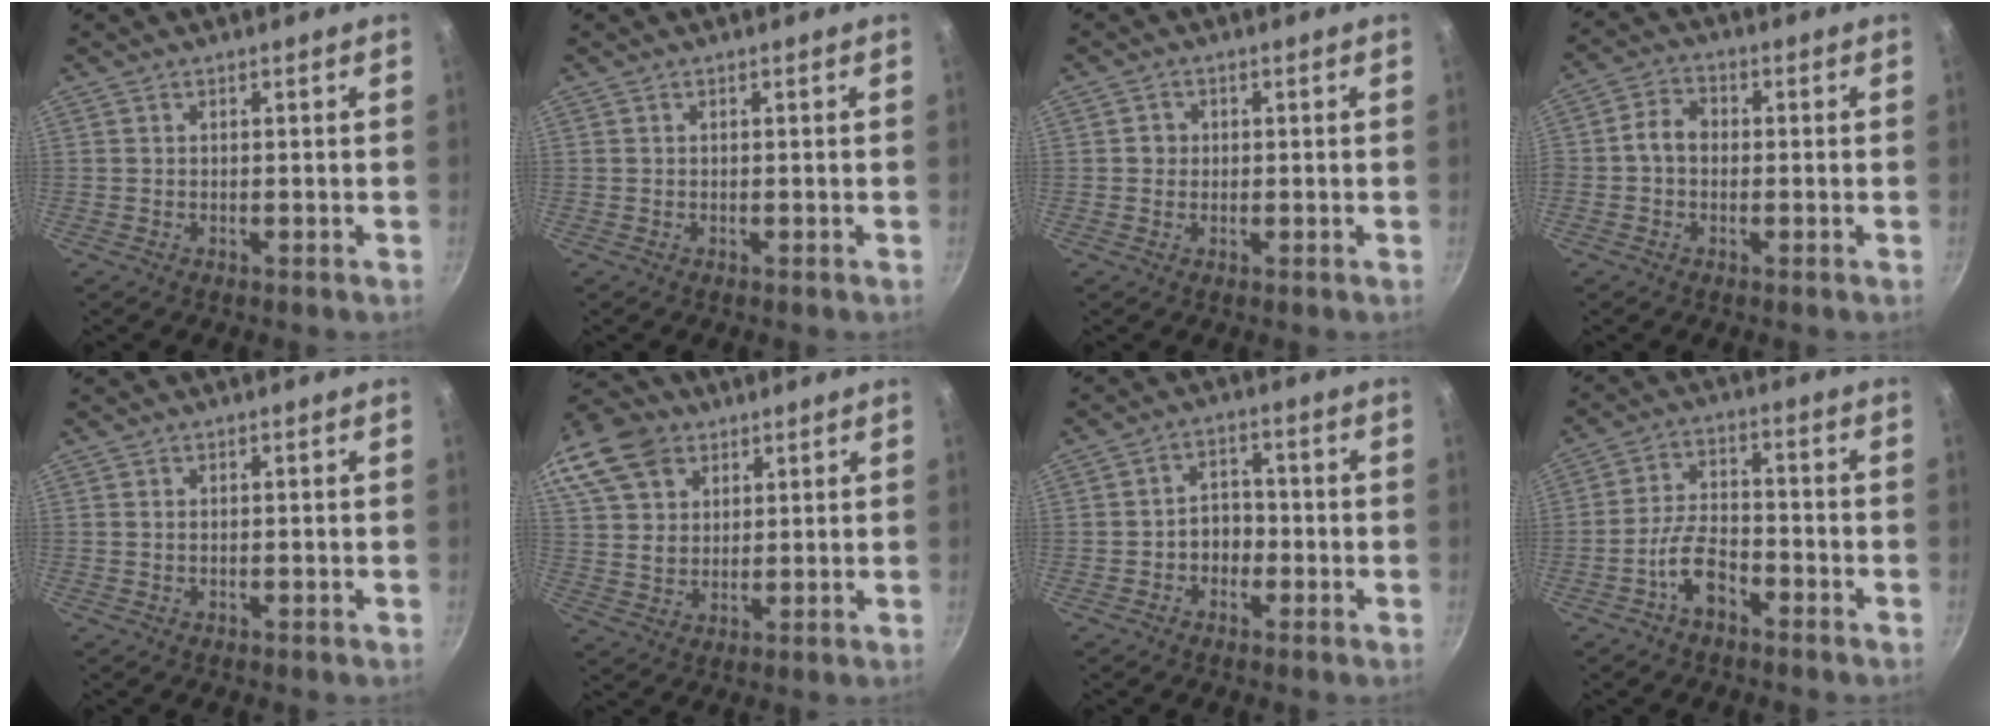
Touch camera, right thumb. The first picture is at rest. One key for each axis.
{"total": 0.0}
{"total": 2.0, "fx": 0.1, "fy": 1.9, "fz": 0.5, "tx": 0.002, "ty": 0.004, "tz": -0.002}
{"total": 4.7, "fx": -0.4, "fy": 3.6, "fz": 2.9, "tx": -0.041, "ty": 0.016, "tz": -0.022}
{"total": 0.0}
{"total": 22.1, "fx": 11.7, "fy": 15.7, "fz": 10.3, "tx": -0.248, "ty": 0.025, "tz": 0.219}
{"total": 4.5, "fx": -1.5, "fy": 3.6, "fz": 2.4, "tx": -0.005, "ty": 0.019, "tz": -0.027}
{"total": 7.4, "fx": -4.2, "fy": 3.7, "fz": 4.9, "tx": -0.081, "ty": 0.040, "tz": -0.083}